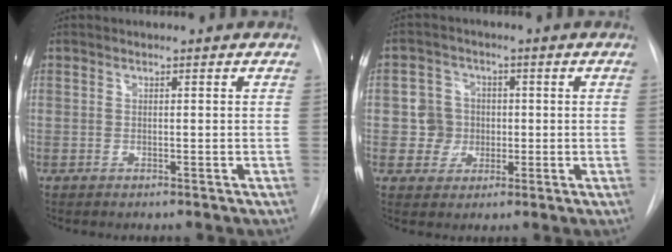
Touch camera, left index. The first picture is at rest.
{"total": 5.2, "force": [-0.2, 5.2, 0.8], "torque": [-0.013, 0.018, 0.002]}